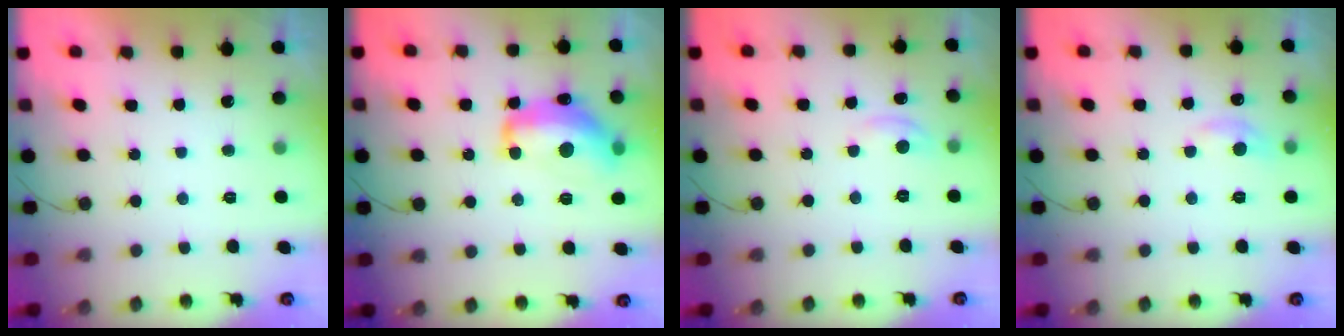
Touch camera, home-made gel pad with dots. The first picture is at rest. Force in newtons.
{"total": 15.1, "press": 15.1, "slide": 0.9}
{"total": 3.1, "press": 3.1, "slide": 0.2}
{"total": 6.6, "press": 6.6, "slide": 0.9}